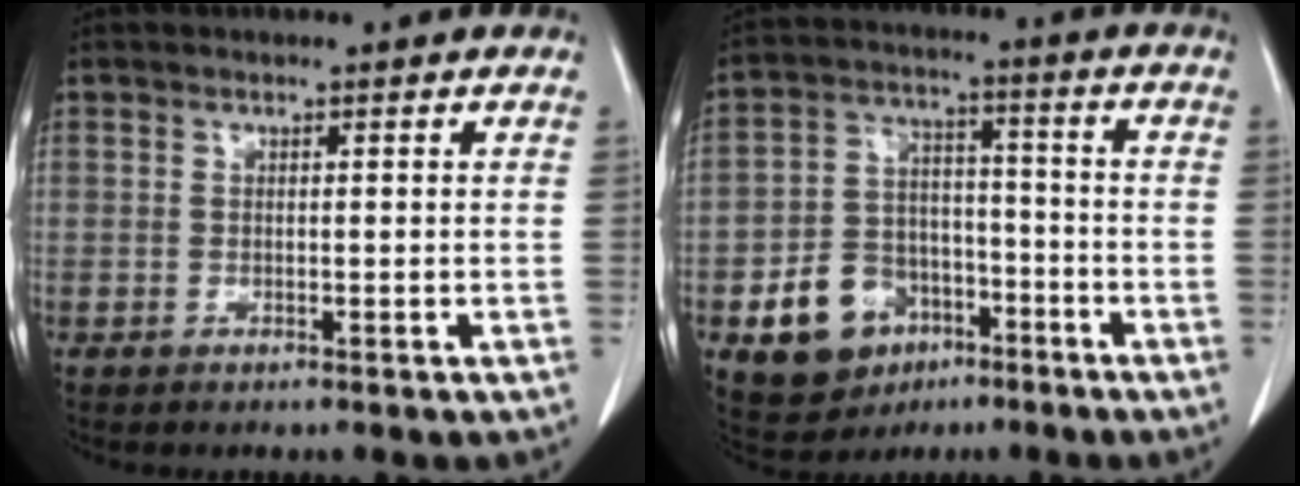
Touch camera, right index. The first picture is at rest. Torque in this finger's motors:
{"motor_torque": [0.77, -0.59, 0.14, 0.02]}